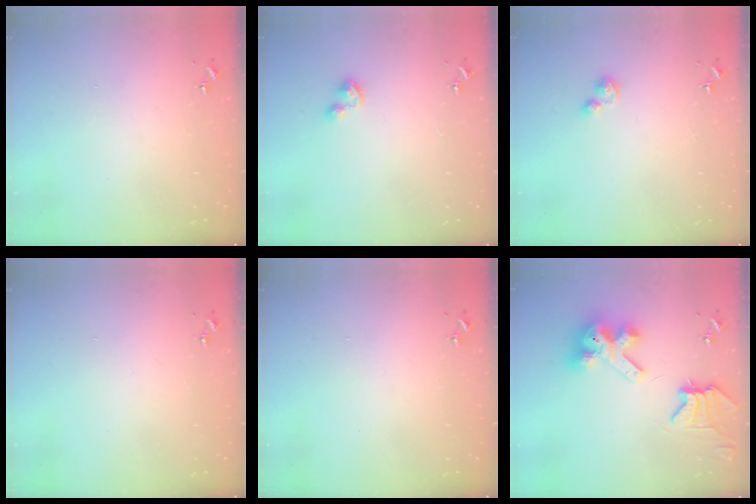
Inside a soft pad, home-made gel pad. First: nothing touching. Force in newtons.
{"total": 3.2, "press": 3.2, "slide": 0.5}
{"total": 3.7, "press": 3.6, "slide": 0.5}
{"total": 0.0}
{"total": 0.0}
{"total": 12.7, "press": 12.6, "slide": 1.6}